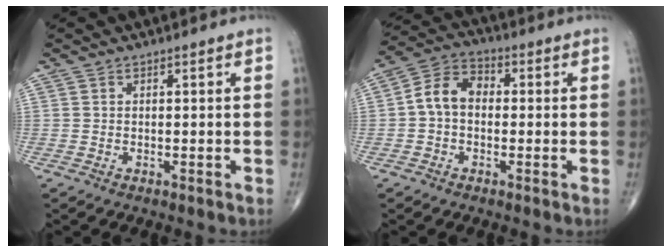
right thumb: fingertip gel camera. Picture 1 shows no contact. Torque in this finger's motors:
{"motor_torque": [0.13, 0.22, 0.10, 0.01, 0.15]}